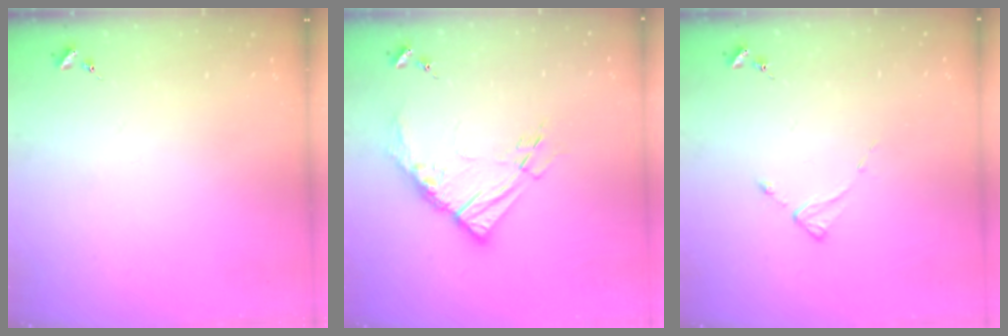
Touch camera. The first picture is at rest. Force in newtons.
{"total": 12.7, "press": 12.6, "slide": 1.3}
{"total": 2.6, "press": 2.6, "slide": 0.2}